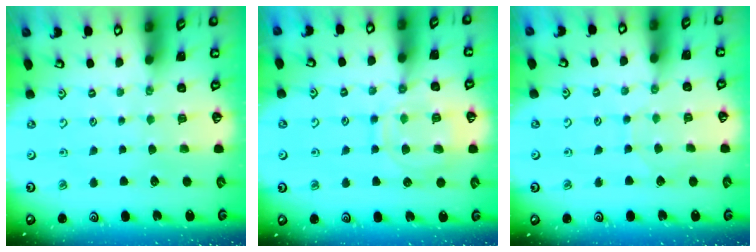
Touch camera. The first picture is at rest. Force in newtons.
{"total": 12.8, "press": 12.8, "slide": 1.1}
{"total": 4.9, "press": 4.9, "slide": 0.2}